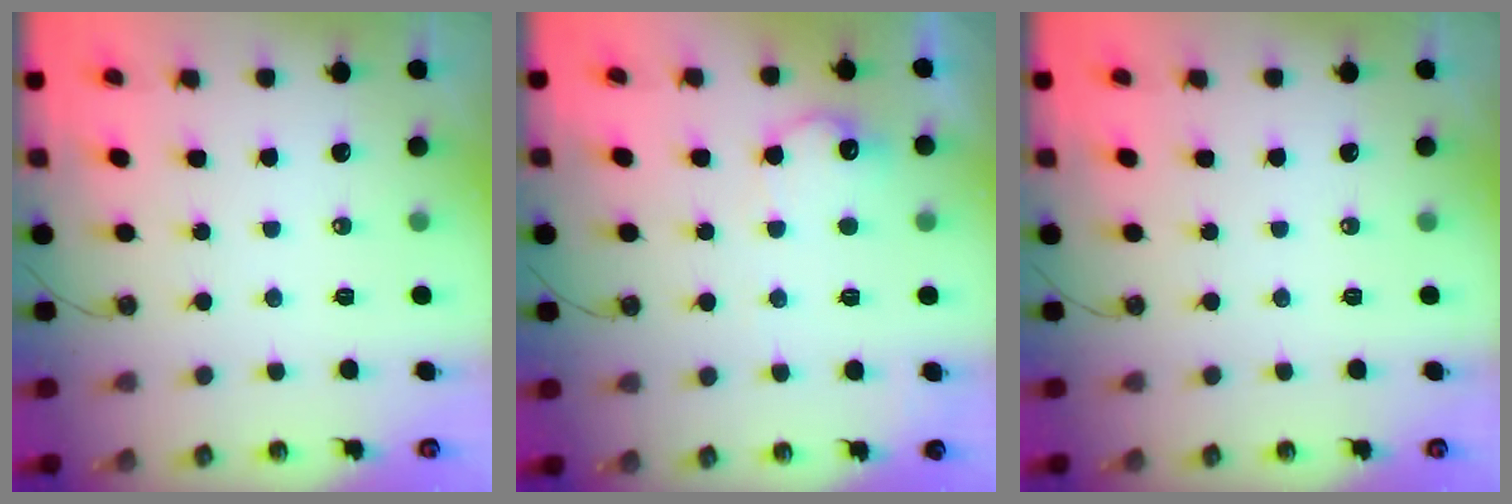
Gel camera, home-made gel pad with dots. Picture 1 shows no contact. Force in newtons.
{"total": 10.9, "press": 10.9, "slide": 0.4}
{"total": 0.0}